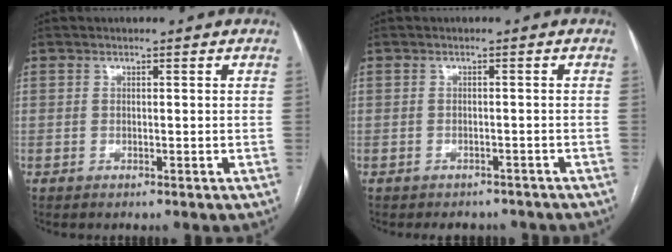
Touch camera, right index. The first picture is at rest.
{"total": 5.4, "force": [-4.7, 2.4, 0.8], "torque": [-0.005, 0.005, -0.050]}